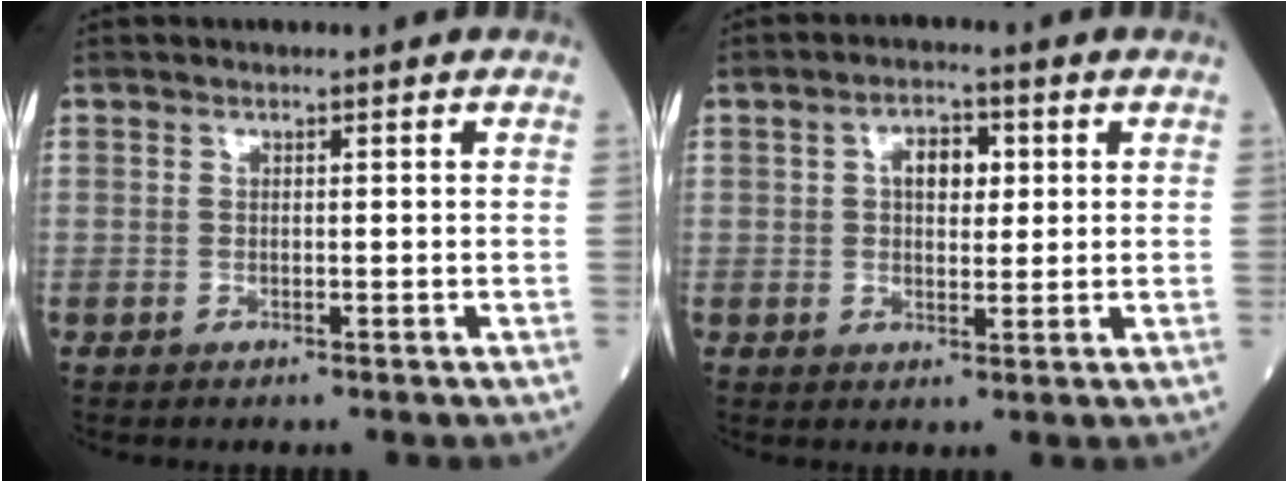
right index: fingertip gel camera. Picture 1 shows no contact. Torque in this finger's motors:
{"motor_torque": [0.09, 0.04, 0.08, 0.04]}